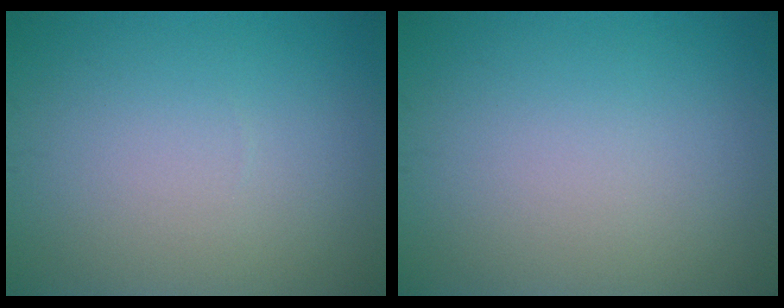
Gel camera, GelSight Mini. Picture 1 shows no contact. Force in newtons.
{"total": 0.0}